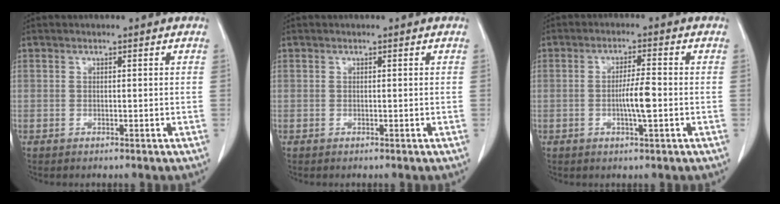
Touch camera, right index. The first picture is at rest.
{"total": 0.0}
{"total": 4.5, "force": [-0.9, 0.2, 4.4], "torque": [-0.081, -0.003, -0.016]}